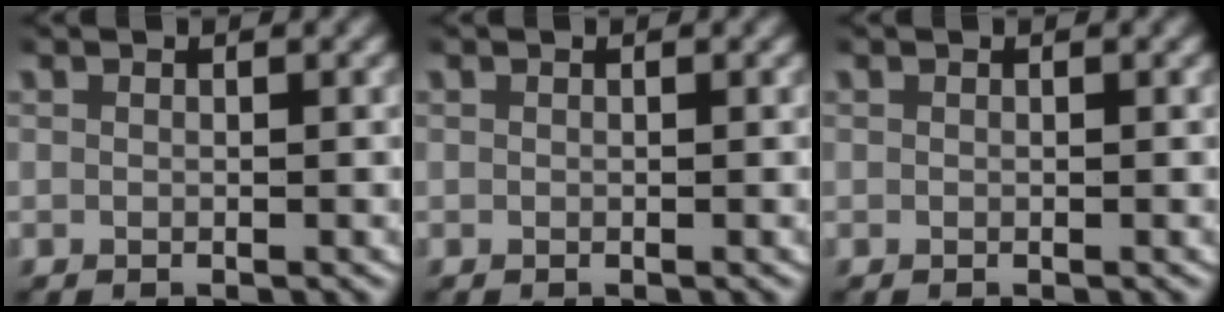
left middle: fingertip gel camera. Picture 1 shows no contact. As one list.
[{"total": 0.0}, {"total": 0.0}]